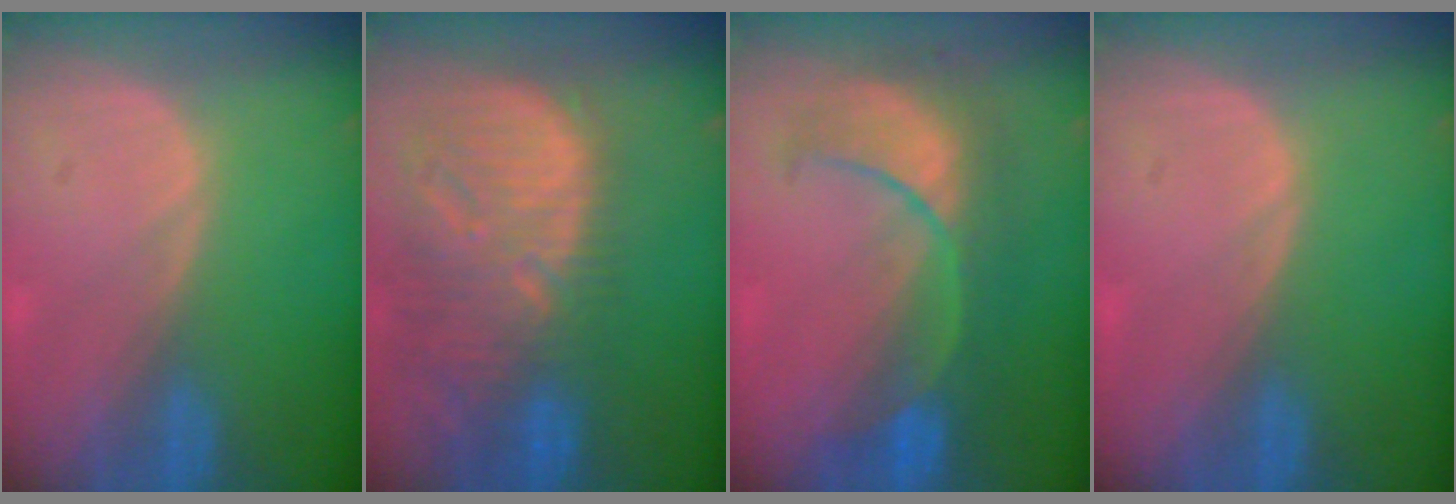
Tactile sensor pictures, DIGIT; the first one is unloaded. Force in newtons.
{"total": 13.4, "press": 11.5, "slide": 7.0}
{"total": 8.4, "press": 8.4, "slide": 0.2}
{"total": 0.0}